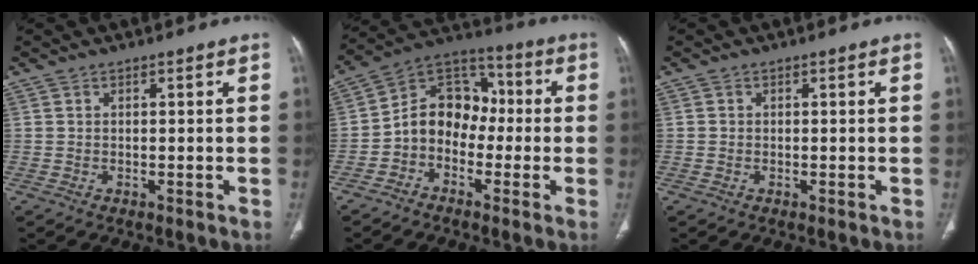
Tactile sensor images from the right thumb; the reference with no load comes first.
{"total": 11.0, "force": [-2.2, 8.8, 6.2], "torque": [-0.073, 0.051, -0.056]}
{"total": 0.5, "force": [-0.1, 0.5, 0.1], "torque": [0.000, 0.004, -0.002]}